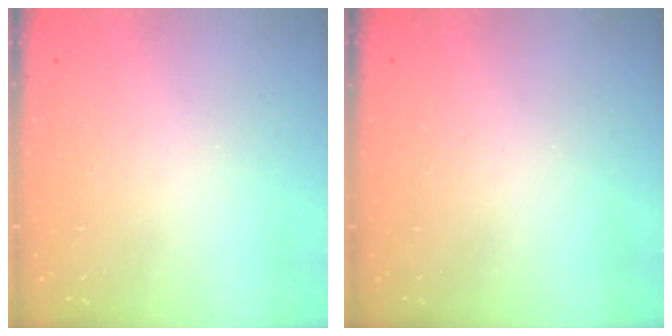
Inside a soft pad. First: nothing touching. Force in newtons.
{"total": 0.0}